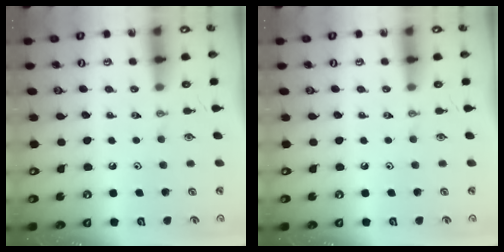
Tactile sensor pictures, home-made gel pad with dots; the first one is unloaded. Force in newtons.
{"total": 0.0}